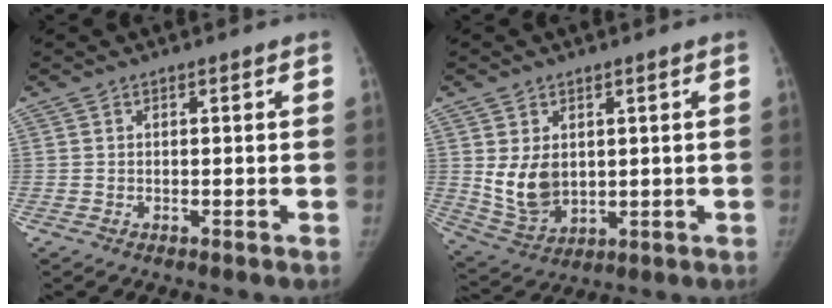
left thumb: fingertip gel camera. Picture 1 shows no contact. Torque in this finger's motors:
{"motor_torque": [0.84, 1.11, 0.04, -0.14, 0.36]}